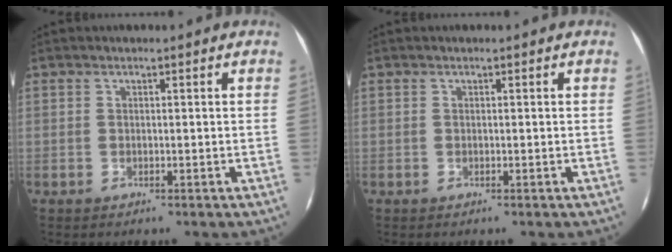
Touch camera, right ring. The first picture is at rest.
{"total": 0.0}